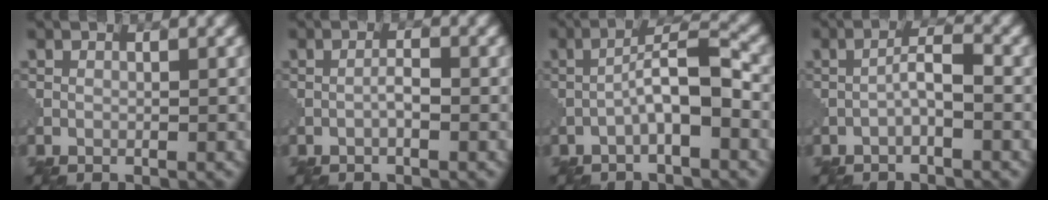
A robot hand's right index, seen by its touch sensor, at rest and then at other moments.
{"total": 1.2, "force": [-0.5, 0.2, 1.1], "torque": [-0.021, 0.004, -0.010]}
{"total": 4.8, "force": [-1.5, 1.0, 4.5], "torque": [-0.078, 0.018, -0.033]}
{"total": 2.3, "force": [-0.8, 0.4, 2.1], "torque": [-0.040, 0.011, -0.020]}